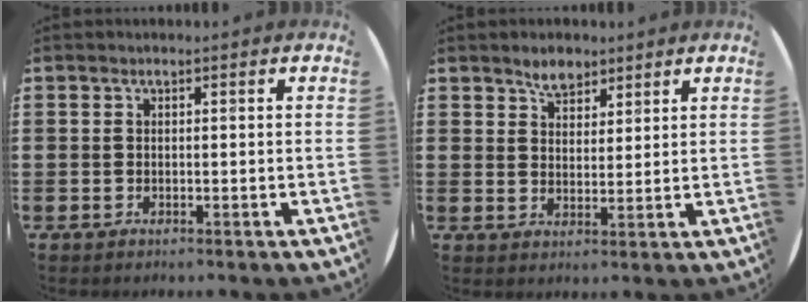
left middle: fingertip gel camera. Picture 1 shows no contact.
{"total": 3.5, "force": [3.0, 1.6, 0.8], "torque": [-0.013, 0.000, 0.055]}